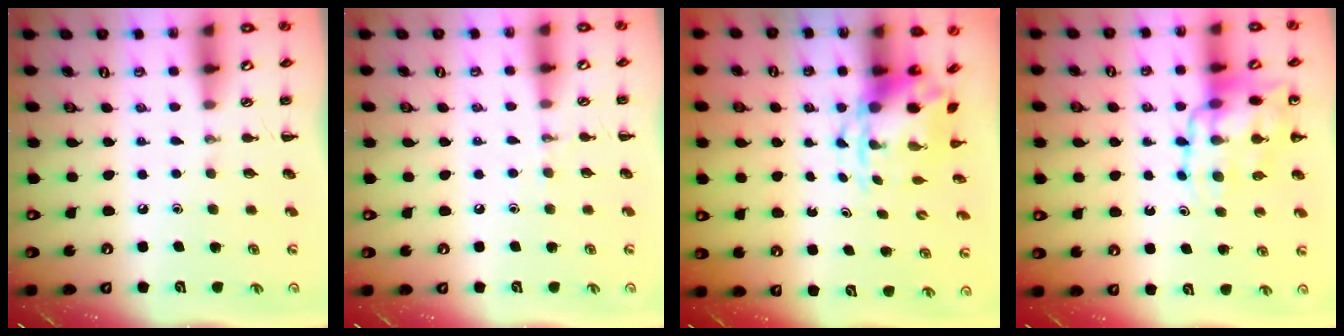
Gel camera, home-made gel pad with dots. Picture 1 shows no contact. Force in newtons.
{"total": 4.5, "press": 4.3, "slide": 1.3}
{"total": 3.8, "press": 3.7, "slide": 0.9}
{"total": 13.9, "press": 13.6, "slide": 3.1}